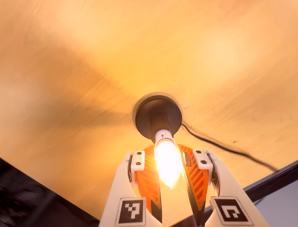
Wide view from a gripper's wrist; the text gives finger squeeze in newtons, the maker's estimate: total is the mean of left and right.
{"total": 14.2, "left": 13.4, "right": 14.9}